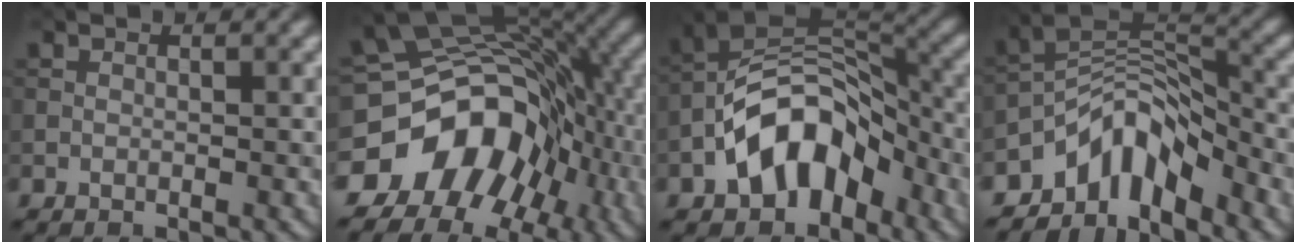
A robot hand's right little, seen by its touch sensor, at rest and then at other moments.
{"total": 12.6, "force": [-5.4, 9.4, 6.4], "torque": [-0.114, 0.005, -0.099]}
{"total": 9.0, "force": [-4.1, 5.5, 5.9], "torque": [-0.084, 0.018, -0.085]}
{"total": 6.1, "force": [-4.4, 2.8, 3.0], "torque": [-0.034, 0.002, -0.094]}